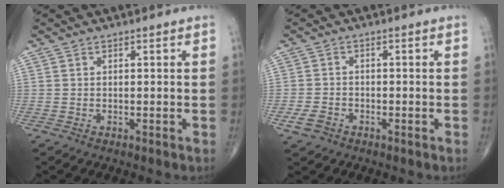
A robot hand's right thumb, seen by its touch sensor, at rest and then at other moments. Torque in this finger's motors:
{"motor_torque": [-0.24, 0.70, 0.29, -0.11, 0.00]}